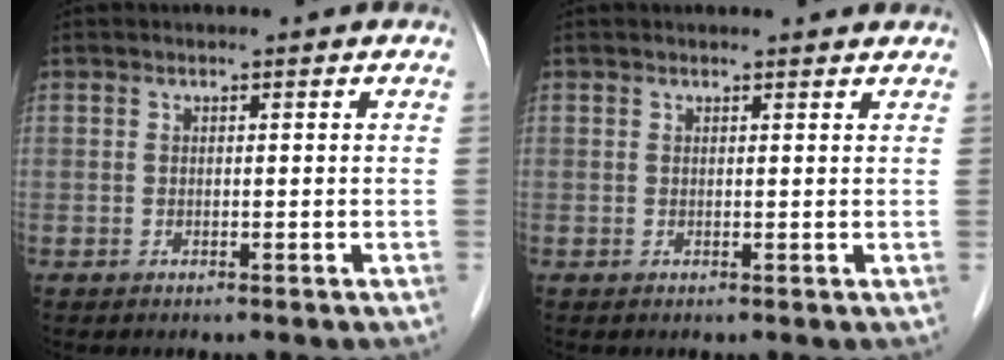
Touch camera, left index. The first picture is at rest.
{"total": 1.9, "force": [1.8, 0.2, 0.2], "torque": [-0.009, 0.001, 0.018]}